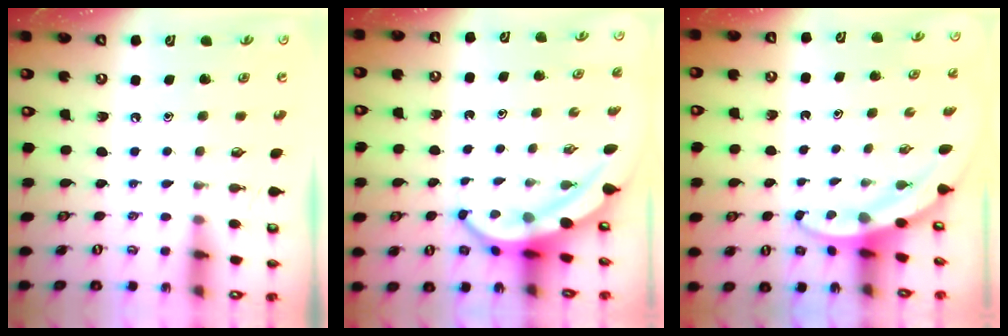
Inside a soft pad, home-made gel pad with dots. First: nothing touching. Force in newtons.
{"total": 6.9, "press": 6.9, "slide": 0.6}
{"total": 3.4, "press": 3.4, "slide": 0.1}